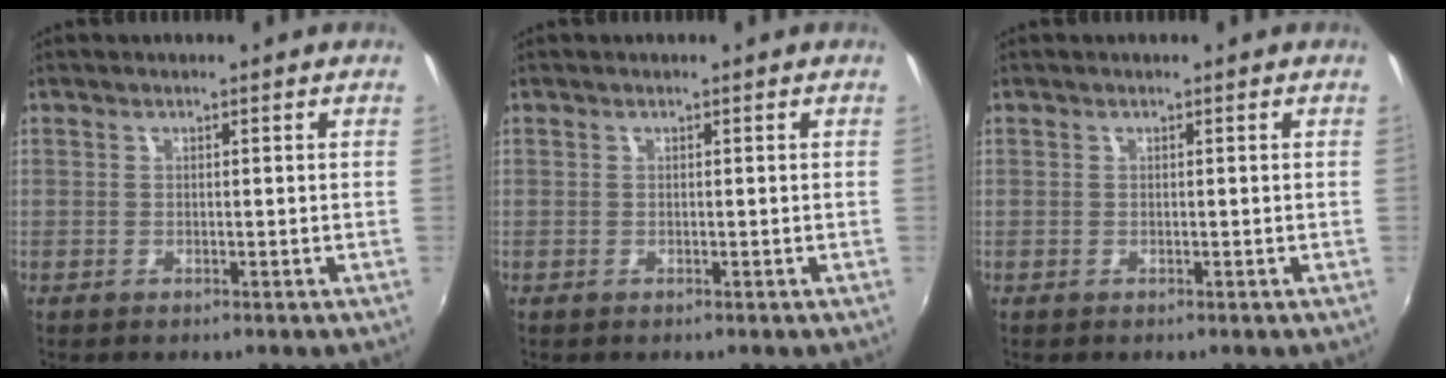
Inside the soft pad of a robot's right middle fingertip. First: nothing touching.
{"total": 0.0}
{"total": 0.0}